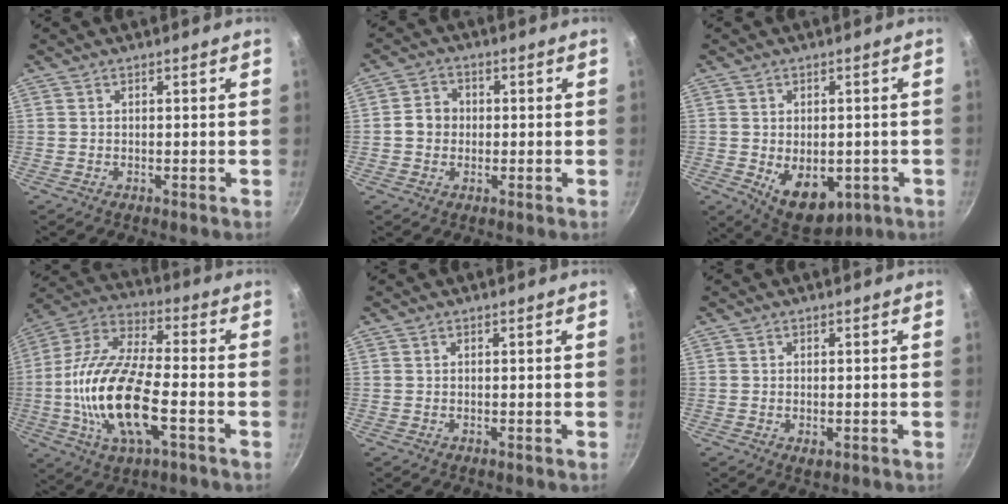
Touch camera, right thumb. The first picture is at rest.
{"total": 4.7, "force": [-0.3, 4.2, 2.1], "torque": [-0.013, 0.012, -0.014]}
{"total": 10.9, "force": [-2.6, 7.0, 7.9], "torque": [-0.083, -0.007, -0.018]}
{"total": 20.3, "force": [-4.4, 8.3, 18.0], "torque": [-0.354, 0.025, -0.098]}
{"total": 0.0}
{"total": 1.7, "force": [-0.4, 1.0, 1.4], "torque": [-0.022, -0.003, -0.005]}